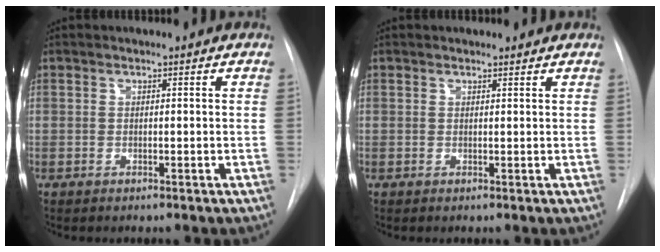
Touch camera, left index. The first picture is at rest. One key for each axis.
{"total": 0.7, "fx": 0.6, "fy": 0.2, "fz": -0.1, "tx": -0.006, "ty": -0.002, "tz": 0.007}